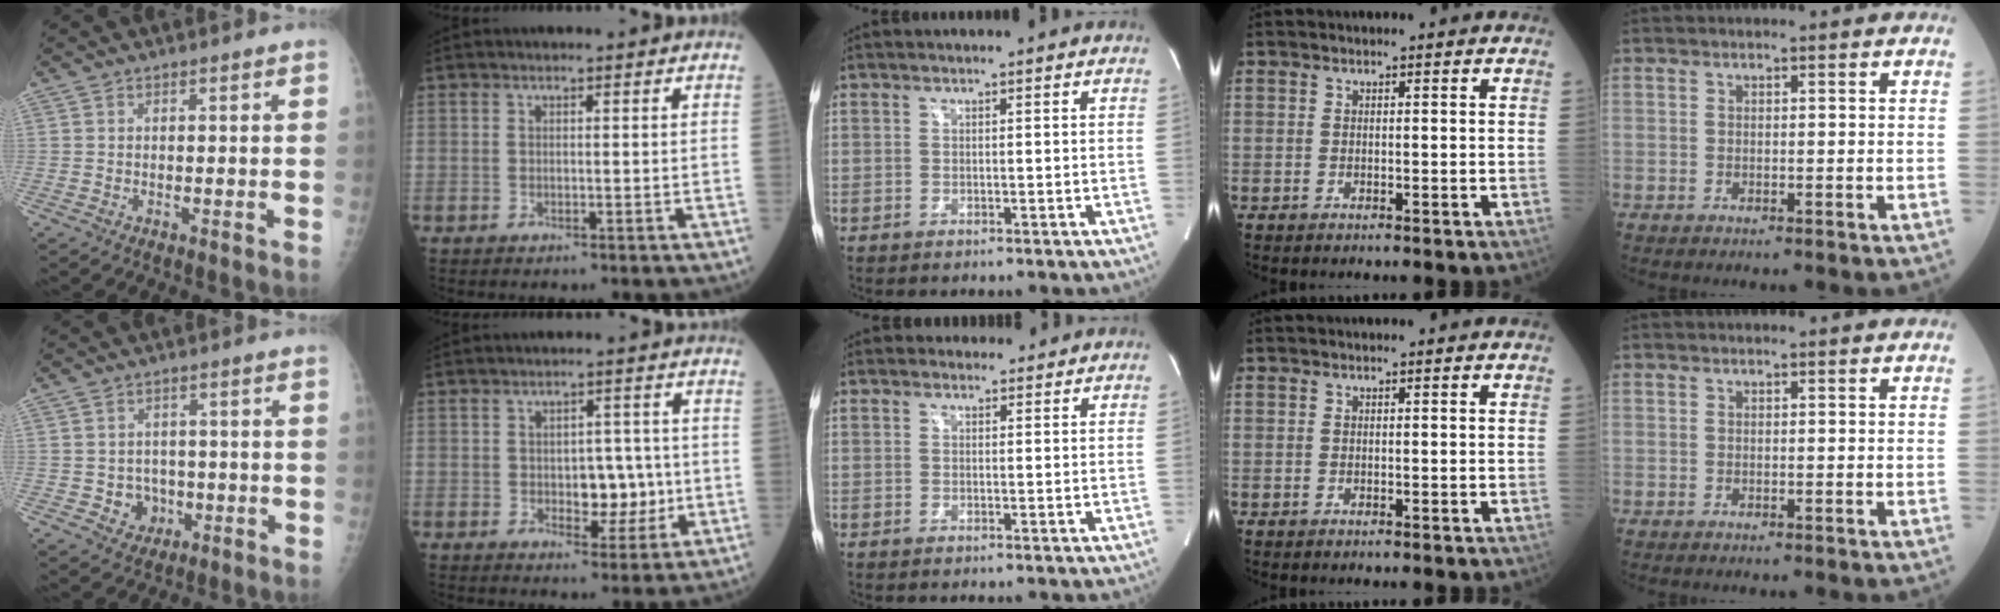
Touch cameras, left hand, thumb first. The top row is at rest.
{"thumb": {"total": 5.0, "force": [-1.1, 4.6, 1.7], "torque": [0.004, 0.009, -0.010]}, "index": {"total": 5.5, "force": [-0.5, 3.2, 4.4], "torque": [-0.056, 0.005, -0.001]}, "middle": {"total": 2.2, "force": [1.9, 1.1, -0.1], "torque": [0.002, 0.011, 0.022]}}